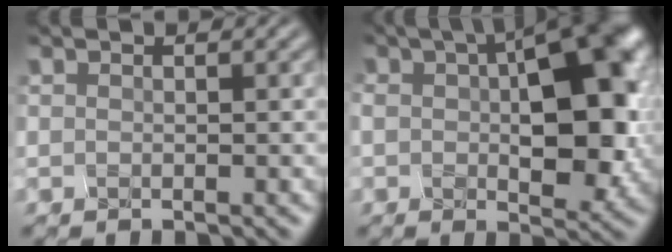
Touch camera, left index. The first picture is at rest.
{"total": 11.2, "force": [0.6, 5.3, 9.9], "torque": [-0.140, 0.006, 0.033]}